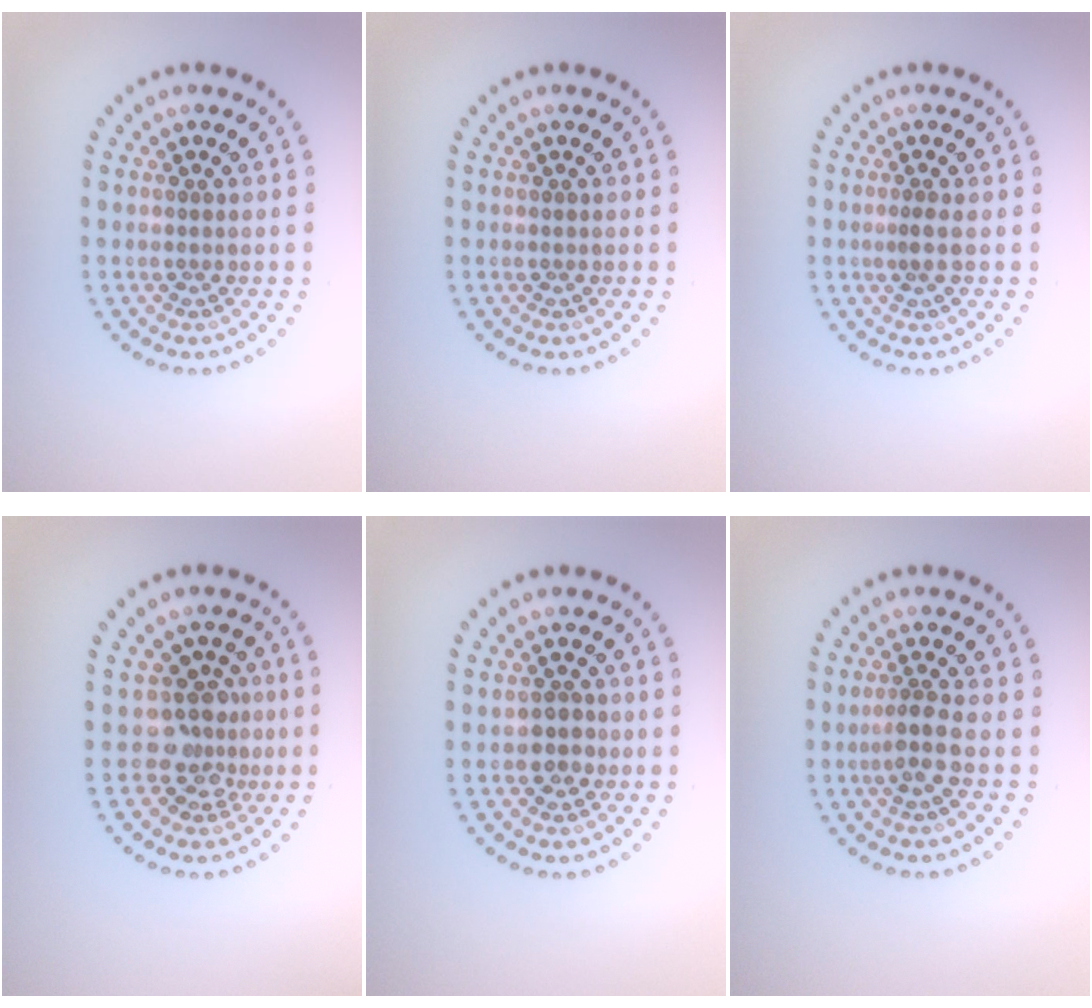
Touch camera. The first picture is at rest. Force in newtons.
{"total": 0.0}
{"total": 0.9, "press": 0.5, "slide": 0.7}
{"total": 3.3, "press": 2.6, "slide": 2.0}
{"total": 2.0, "press": 1.8, "slide": 0.8}
{"total": 2.1, "press": 1.6, "slide": 1.4}